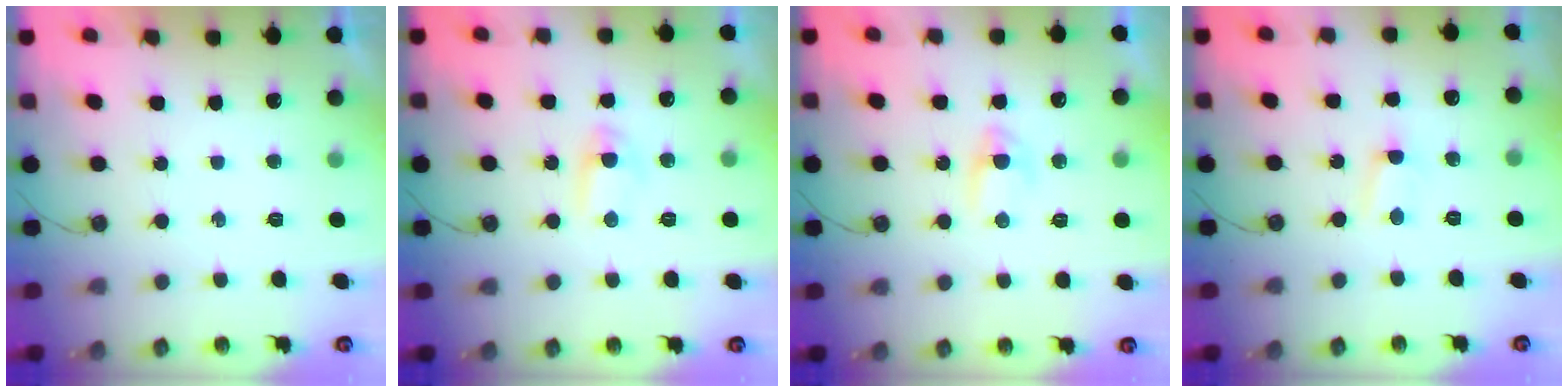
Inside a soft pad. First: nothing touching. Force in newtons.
{"total": 5.1, "press": 5.0, "slide": 0.5}
{"total": 3.3, "press": 3.2, "slide": 0.5}
{"total": 2.6, "press": 2.6, "slide": 0.4}